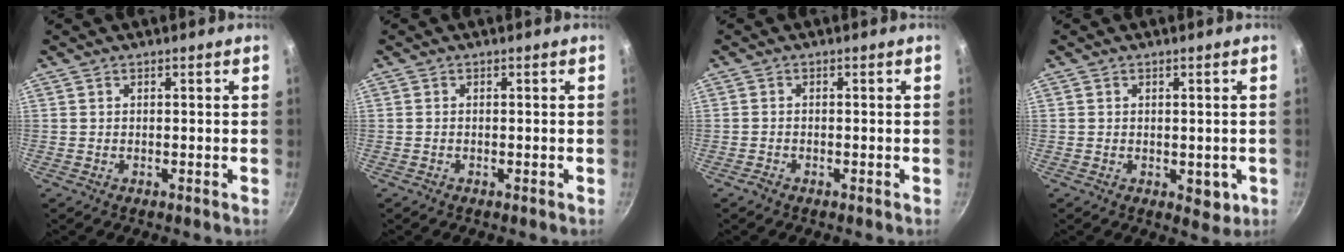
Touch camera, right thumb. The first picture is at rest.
{"total": 0.0}
{"total": 1.0, "force": [-0.9, 0.3, 0.4], "torque": [-0.014, 0.007, -0.020]}
{"total": 4.0, "force": [-0.7, 2.7, 2.8], "torque": [-0.025, -0.003, -0.005]}